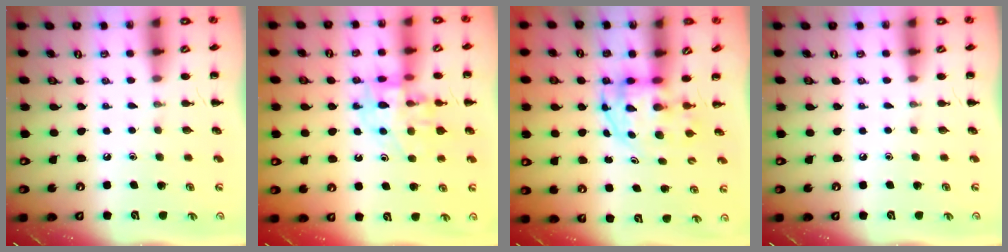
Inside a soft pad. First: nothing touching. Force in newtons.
{"total": 13.2, "press": 12.9, "slide": 2.9}
{"total": 3.8, "press": 3.7, "slide": 0.7}
{"total": 0.0}